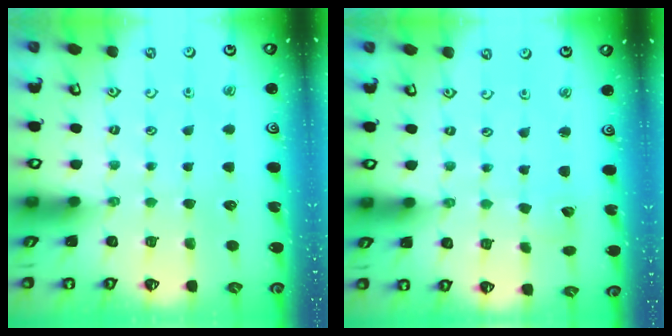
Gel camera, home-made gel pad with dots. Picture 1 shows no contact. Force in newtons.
{"total": 2.5, "press": 2.5, "slide": 0.4}